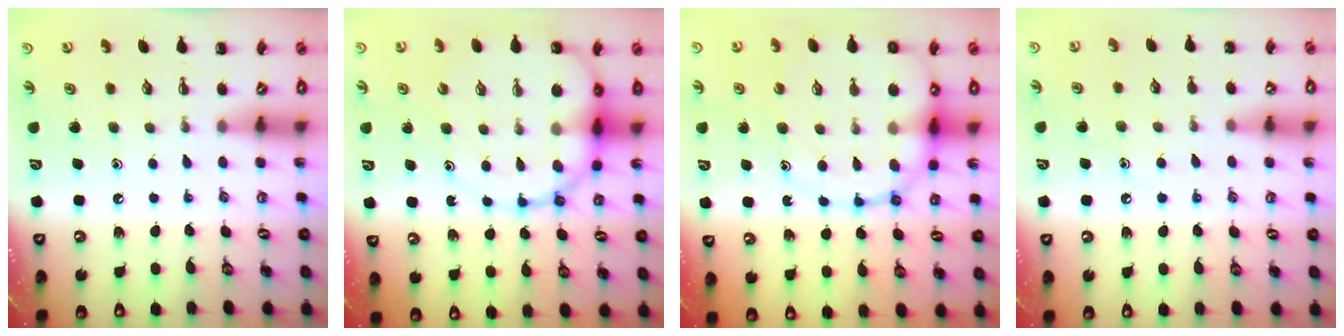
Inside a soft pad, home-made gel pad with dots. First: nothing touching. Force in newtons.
{"total": 15.3, "press": 14.9, "slide": 3.5}
{"total": 17.1, "press": 16.8, "slide": 3.2}
{"total": 6.9, "press": 6.6, "slide": 1.9}